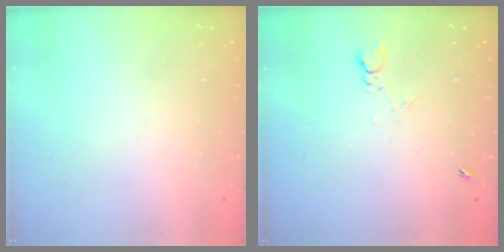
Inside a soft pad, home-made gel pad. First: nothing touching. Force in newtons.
{"total": 3.0, "press": 3.0, "slide": 0.5}